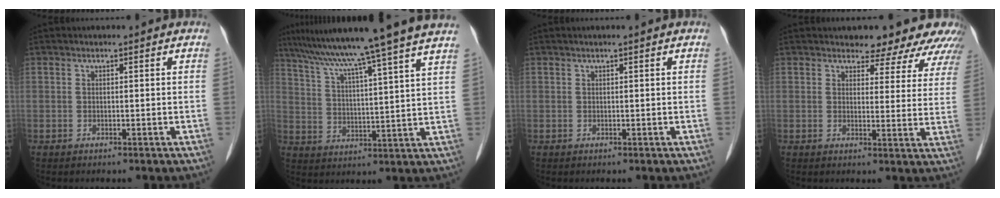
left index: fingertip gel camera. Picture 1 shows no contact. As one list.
[{"total": 18.8, "force": [15.4, -2.2, 10.5], "torque": [-0.174, -0.001, 0.218]}, {"total": 0.0}, {"total": 12.3, "force": [11.1, 4.1, 3.2], "torque": [0.001, -0.015, 0.098]}]